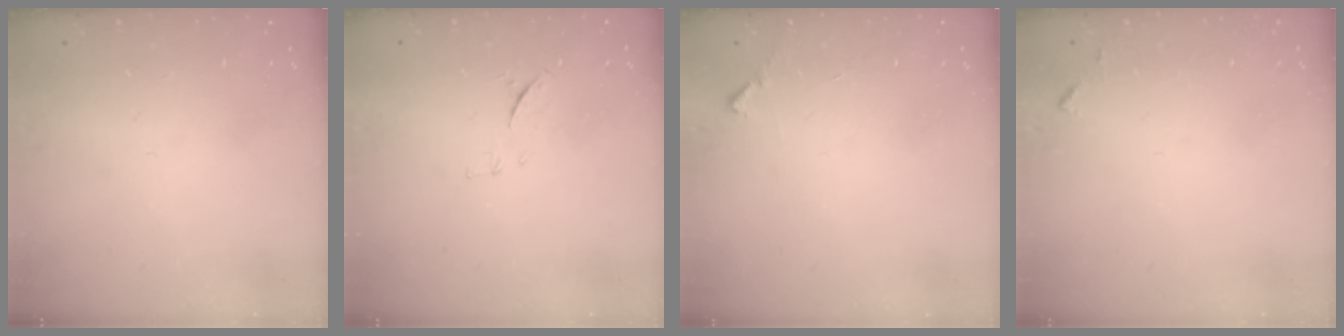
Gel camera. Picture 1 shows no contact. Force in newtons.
{"total": 8.5, "press": 8.4, "slide": 1.0}
{"total": 4.4, "press": 4.4, "slide": 0.3}
{"total": 4.5, "press": 4.4, "slide": 0.4}